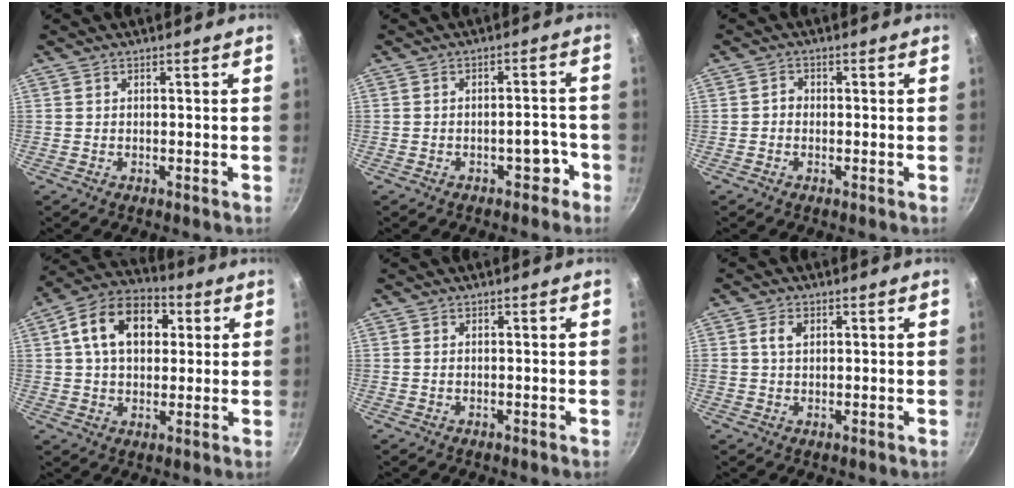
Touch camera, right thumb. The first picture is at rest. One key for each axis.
{"total": 4.3, "fx": -2.3, "fy": 2.4, "fz": 2.6, "tx": -0.005, "ty": 0.033, "tz": -0.023}
{"total": 1.4, "fx": -0.4, "fy": 1.2, "fz": 0.6, "tx": -0.008, "ty": 0.007, "tz": -0.010}
{"total": 15.0, "fx": 3.8, "fy": 10.2, "fz": 10.2, "tx": -0.141, "ty": 0.018, "tz": 0.047}
{"total": 0.0}
{"total": 2.9, "fx": 0.9, "fy": 2.1, "fz": 1.9, "tx": -0.026, "ty": 0.001, "tz": 0.016}